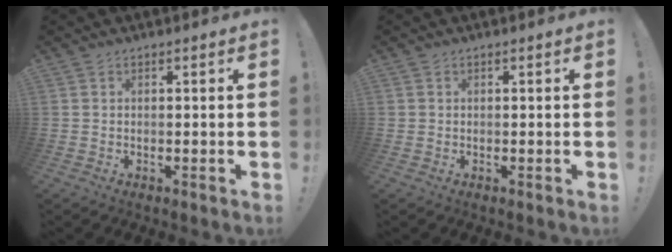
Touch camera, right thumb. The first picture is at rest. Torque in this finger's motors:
{"motor_torque": [-0.19, -0.10, -0.13, 0.15, 0.00]}